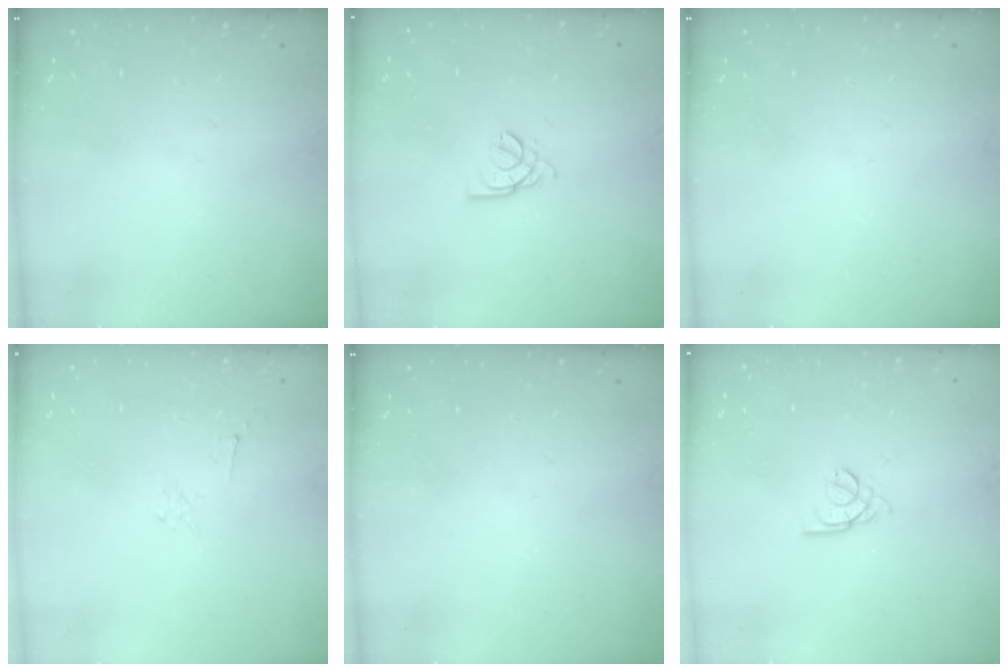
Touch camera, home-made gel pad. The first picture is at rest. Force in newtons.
{"total": 3.0, "press": 2.9, "slide": 0.5}
{"total": 0.0}
{"total": 2.9, "press": 2.8, "slide": 0.8}
{"total": 0.0}
{"total": 2.2, "press": 2.1, "slide": 0.5}